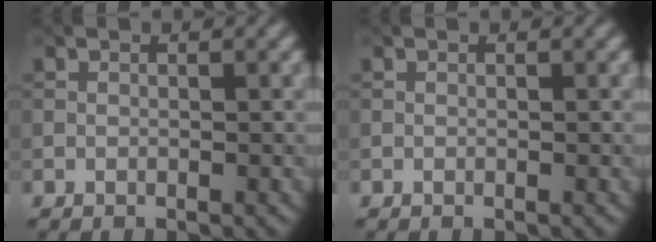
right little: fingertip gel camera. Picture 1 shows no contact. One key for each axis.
{"total": 0.0}